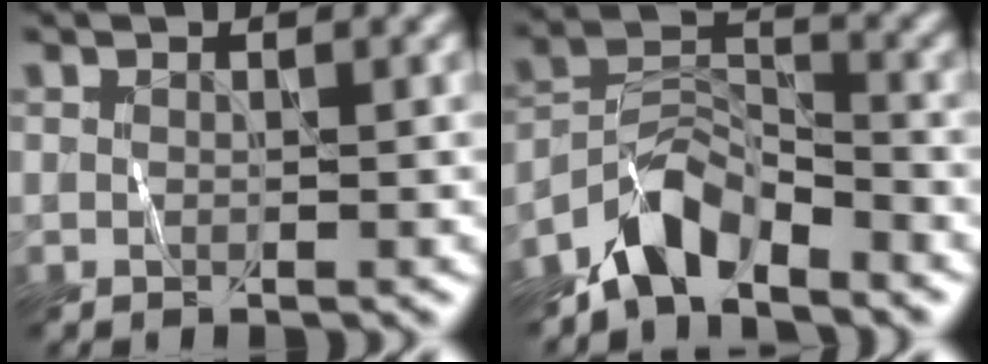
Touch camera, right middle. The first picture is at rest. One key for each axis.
{"total": 4.9, "fx": -4.1, "fy": 1.9, "fz": 1.9, "tx": -0.027, "ty": 0.013, "tz": -0.083}